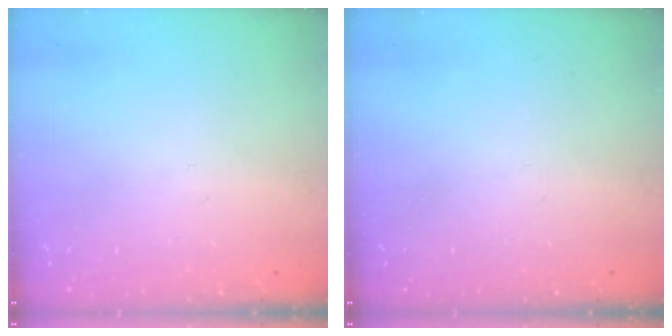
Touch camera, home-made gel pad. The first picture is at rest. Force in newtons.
{"total": 0.0}